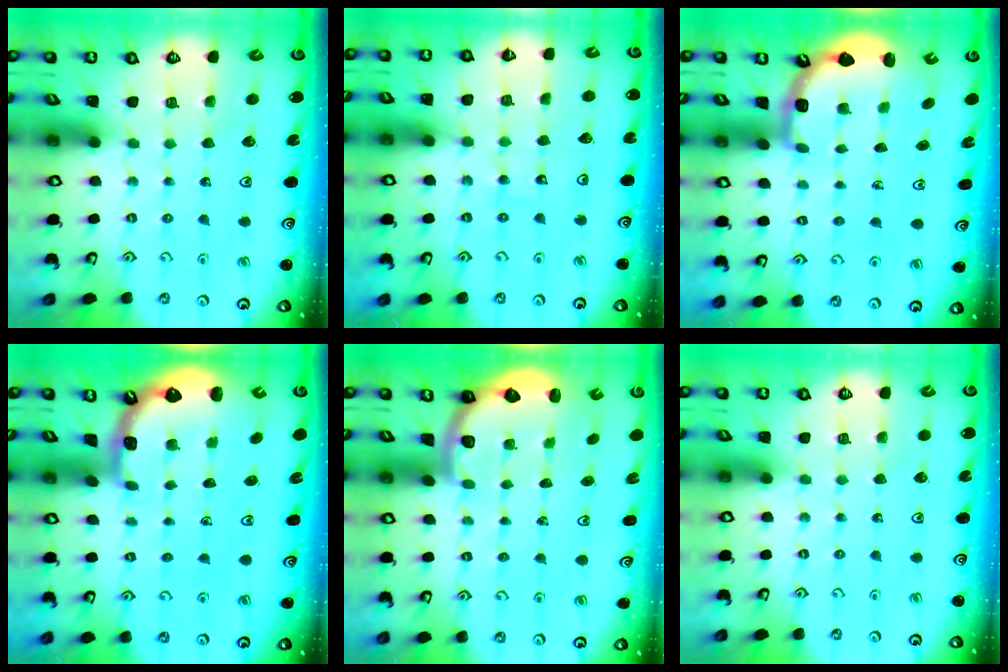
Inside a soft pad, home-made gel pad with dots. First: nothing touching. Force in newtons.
{"total": 6.9, "press": 6.9, "slide": 0.9}
{"total": 3.8, "press": 3.4, "slide": 1.8}
{"total": 1.2, "press": 1.2, "slide": 0.1}
{"total": 2.2, "press": 2.0, "slide": 0.8}
{"total": 0.0}